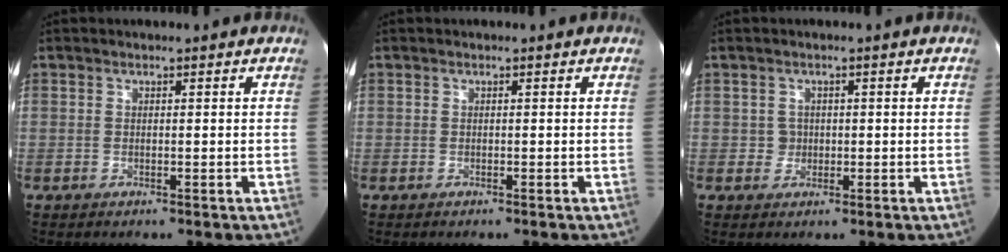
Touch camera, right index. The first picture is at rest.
{"total": 0.8, "force": [-0.3, 0.7, -0.1], "torque": [0.004, 0.007, -0.008]}
{"total": 2.2, "force": [0.0, 2.1, 0.4], "torque": [-0.002, 0.006, 0.003]}